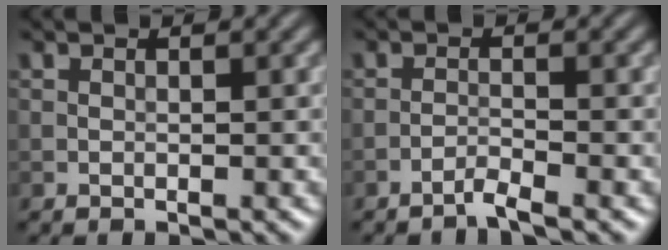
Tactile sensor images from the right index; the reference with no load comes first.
{"total": 1.5, "force": [-1.2, -0.1, 0.8], "torque": [-0.014, 0.005, -0.030]}